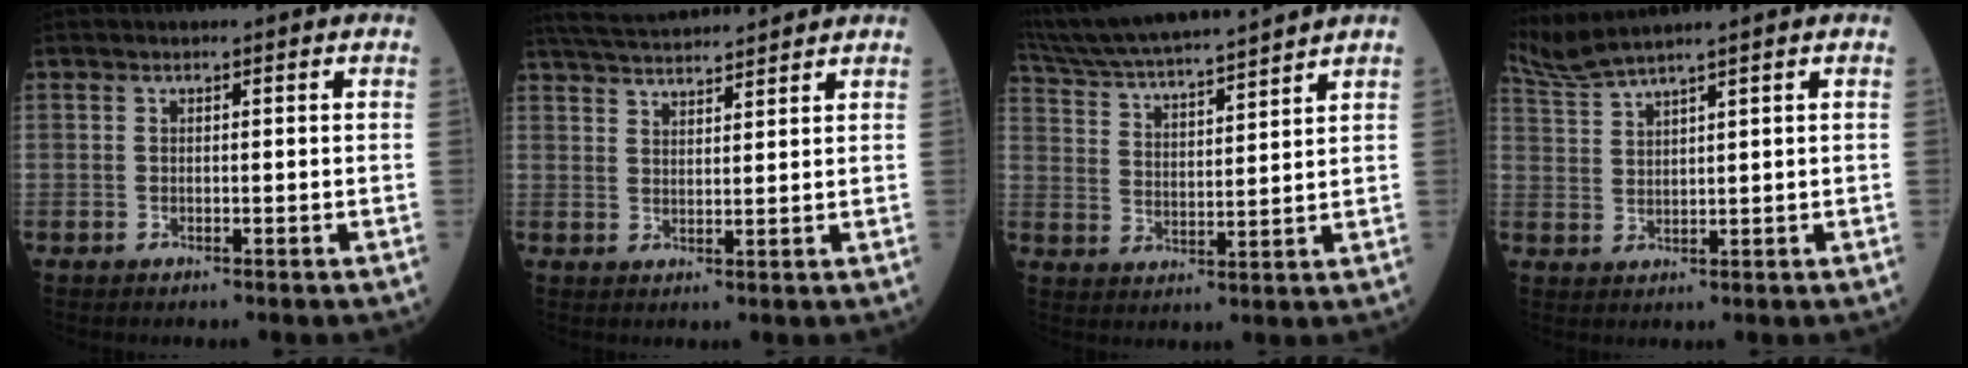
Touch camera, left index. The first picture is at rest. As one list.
[{"total": 11.0, "force": [10.5, 0.1, 3.5], "torque": [-0.072, 0.028, 0.164]}, {"total": 15.4, "force": [14.2, -0.4, 5.9], "torque": [-0.119, 0.010, 0.248]}, {"total": 4.8, "force": [4.3, -1.9, 1.3], "torque": [-0.044, 0.002, 0.097]}]